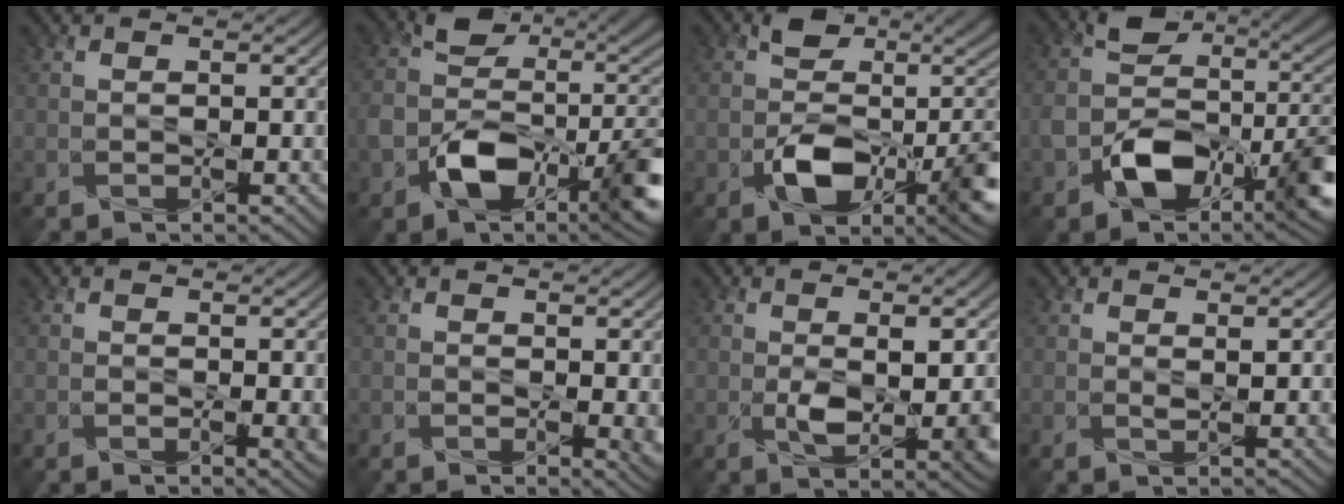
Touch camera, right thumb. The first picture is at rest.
{"total": 13.3, "force": [-3.7, 8.0, 9.9], "torque": [-0.168, -0.017, -0.059]}
{"total": 11.1, "force": [-1.5, 6.3, 9.0], "torque": [-0.147, -0.016, -0.023]}
{"total": 12.5, "force": [-4.4, 7.8, 8.7], "torque": [-0.151, -0.018, -0.070]}
{"total": 1.7, "force": [0.3, 0.4, 1.7], "torque": [-0.023, -0.006, 0.005]}
{"total": 2.0, "force": [0.3, 0.6, 1.9], "torque": [-0.026, -0.007, 0.006]}
{"total": 6.8, "force": [-0.4, 2.5, 6.3], "torque": [-0.106, -0.014, 0.001]}
{"total": 1.2, "force": [0.7, 0.2, 1.0], "torque": [-0.020, -0.005, 0.014]}